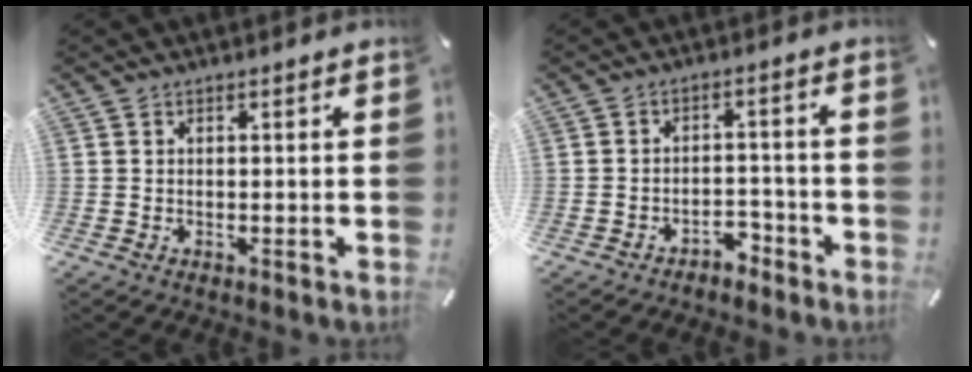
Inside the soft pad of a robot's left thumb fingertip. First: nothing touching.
{"total": 4.3, "force": [-3.4, 2.2, 1.5], "torque": [-0.022, 0.021, -0.065]}